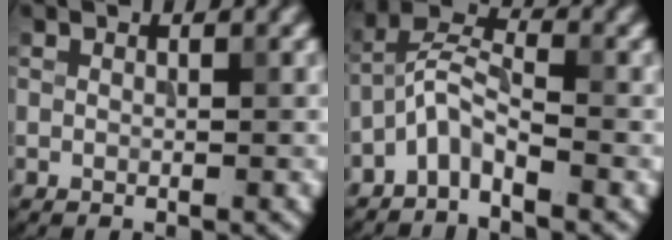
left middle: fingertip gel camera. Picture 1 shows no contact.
{"total": 3.3, "force": [-2.4, 1.0, 2.1], "torque": [-0.044, 0.016, -0.055]}